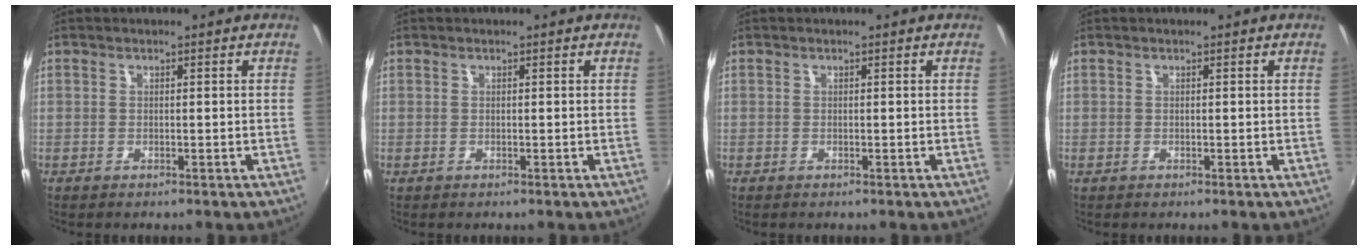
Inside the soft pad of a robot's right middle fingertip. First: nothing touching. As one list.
[{"total": 0.0}, {"total": 0.0}, {"total": 0.0}]